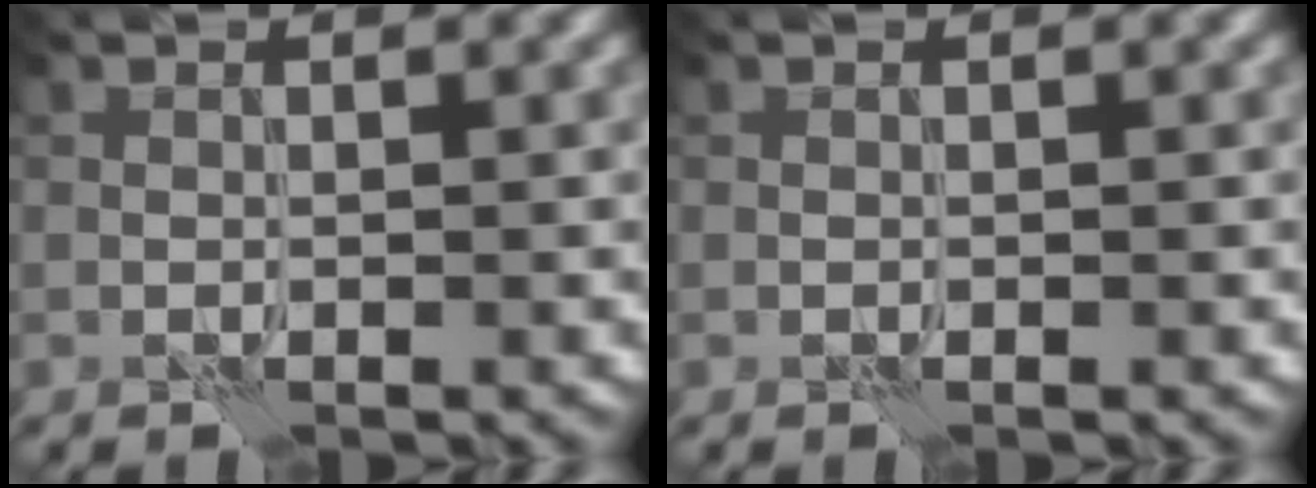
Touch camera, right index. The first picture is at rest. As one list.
[{"total": 0.0}]